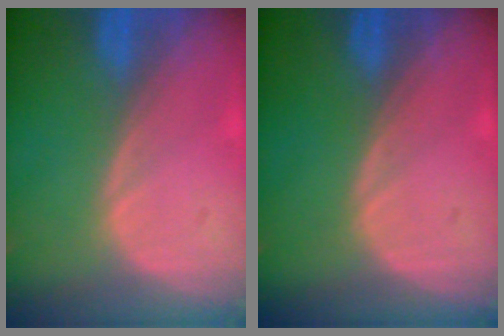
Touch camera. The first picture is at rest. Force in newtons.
{"total": 0.0}